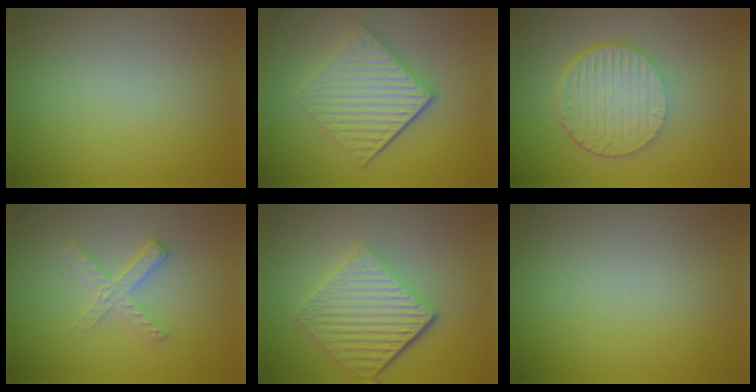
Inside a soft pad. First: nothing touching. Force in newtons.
{"total": 4.8, "press": 3.6, "slide": 3.2}
{"total": 6.4, "press": 4.4, "slide": 4.7}
{"total": 2.2, "press": 2.2, "slide": 0.3}
{"total": 6.3, "press": 4.2, "slide": 4.7}
{"total": 0.0}